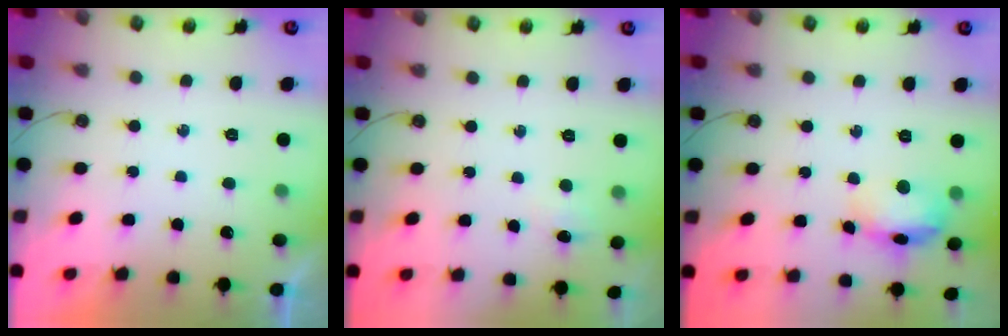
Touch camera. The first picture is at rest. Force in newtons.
{"total": 5.7, "press": 4.7, "slide": 3.2}
{"total": 13.7, "press": 13.6, "slide": 1.2}